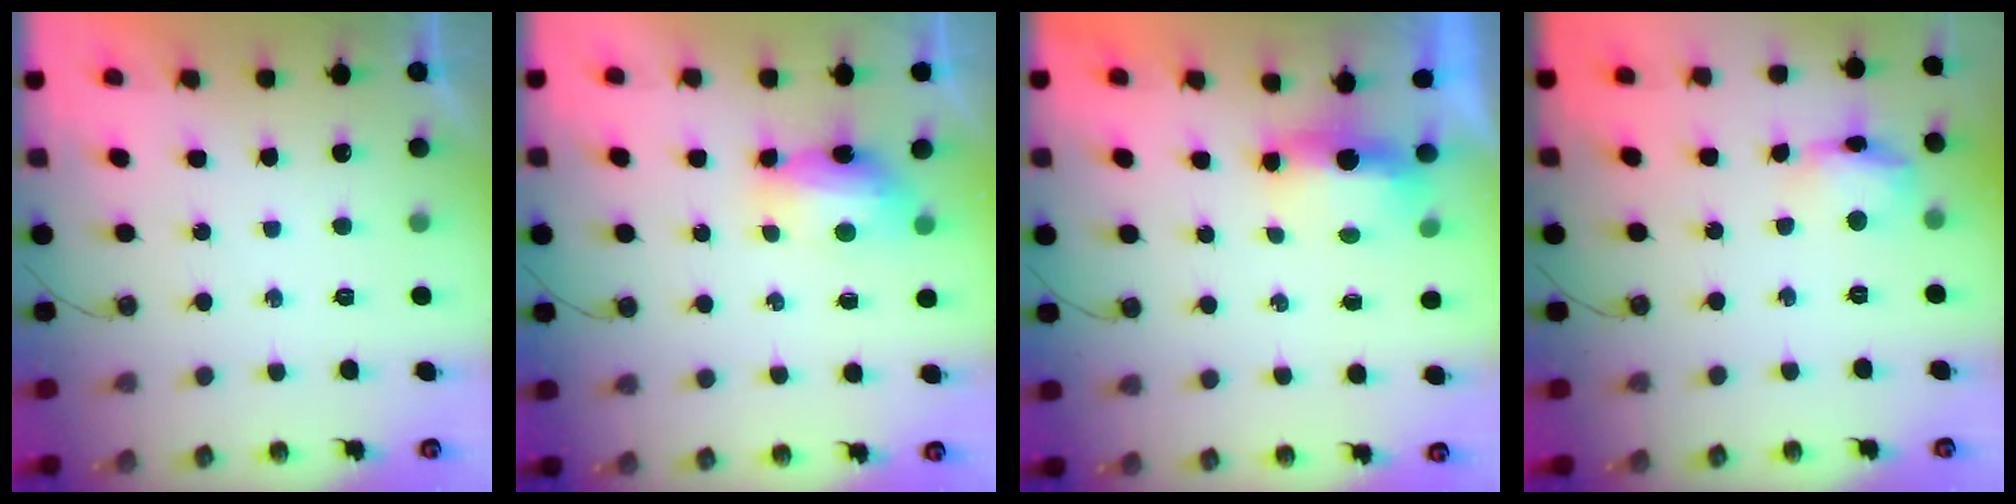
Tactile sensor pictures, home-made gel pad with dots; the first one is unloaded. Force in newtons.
{"total": 7.6, "press": 7.5, "slide": 1.0}
{"total": 5.9, "press": 5.4, "slide": 2.4}
{"total": 11.1, "press": 11.1, "slide": 0.8}